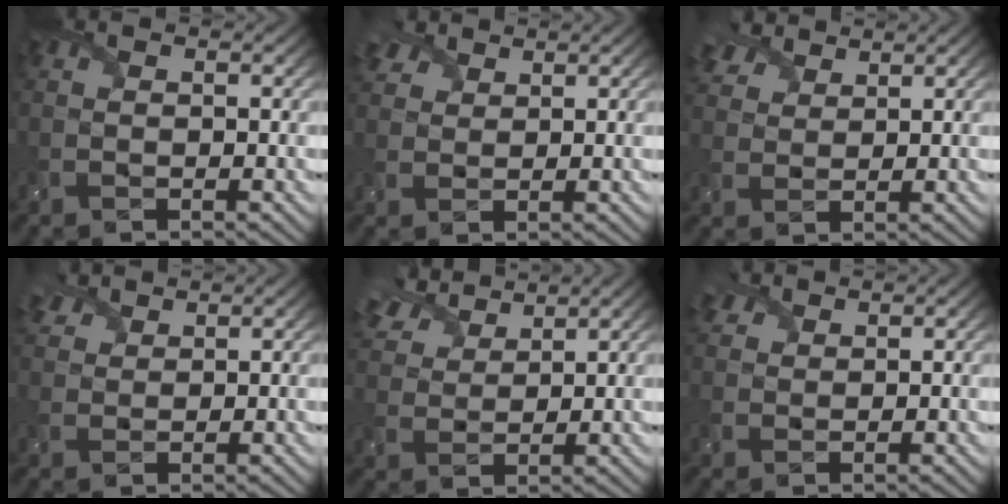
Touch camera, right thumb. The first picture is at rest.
{"total": 3.5, "force": [2.7, 1.9, 1.1], "torque": [-0.032, 0.012, 0.055]}
{"total": 4.8, "force": [3.8, 2.3, 1.8], "torque": [-0.051, 0.016, 0.078]}
{"total": 3.3, "force": [2.7, 1.5, 1.0], "torque": [-0.028, 0.012, 0.057]}
{"total": 7.8, "force": [6.1, 3.2, 3.7], "torque": [-0.102, 0.027, 0.121]}
{"total": 2.7, "force": [2.1, 1.5, 0.7], "torque": [-0.020, 0.010, 0.044]}